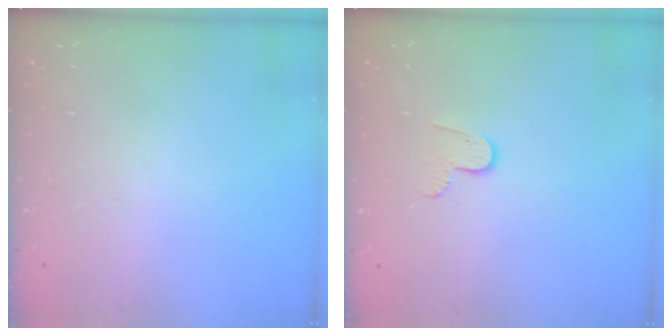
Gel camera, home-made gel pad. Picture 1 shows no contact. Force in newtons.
{"total": 5.8, "press": 5.8, "slide": 0.5}